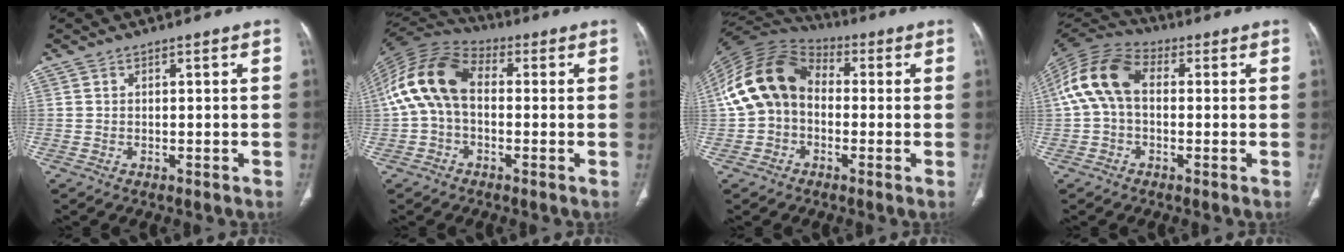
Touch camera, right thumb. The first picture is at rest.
{"total": 14.0, "force": [0.5, 9.0, 10.6], "torque": [-0.211, 0.038, -0.002]}
{"total": 15.2, "force": [0.1, 11.5, 10.0], "torque": [-0.189, 0.041, -0.011]}
{"total": 12.7, "force": [1.1, 8.3, 9.5], "torque": [-0.189, 0.036, 0.010]}